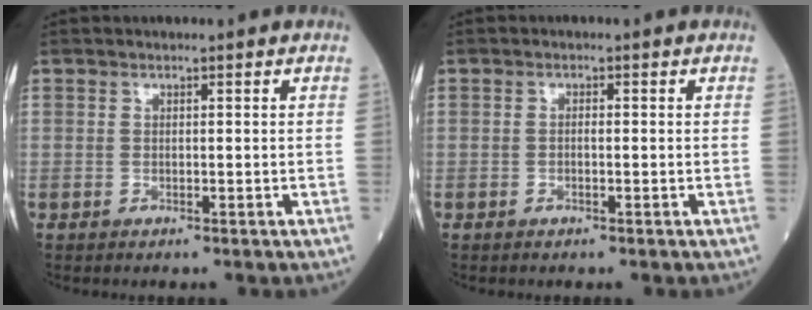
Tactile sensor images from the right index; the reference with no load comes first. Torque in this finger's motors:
{"motor_torque": [-0.07, 0.06, -0.06, -0.01]}